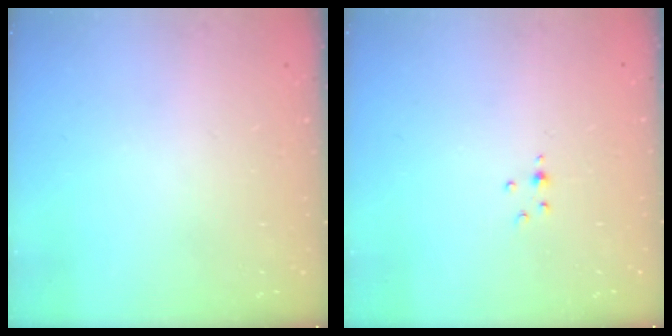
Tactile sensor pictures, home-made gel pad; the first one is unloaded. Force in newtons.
{"total": 2.8, "press": 2.4, "slide": 1.5}